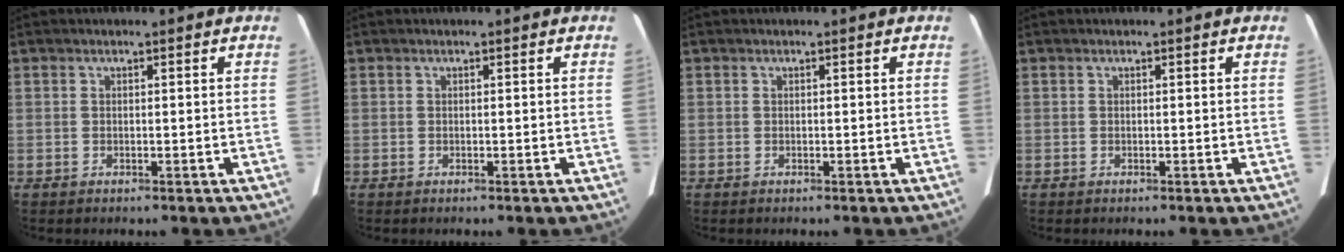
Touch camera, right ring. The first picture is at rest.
{"total": 0.0}
{"total": 0.0}
{"total": 0.0}